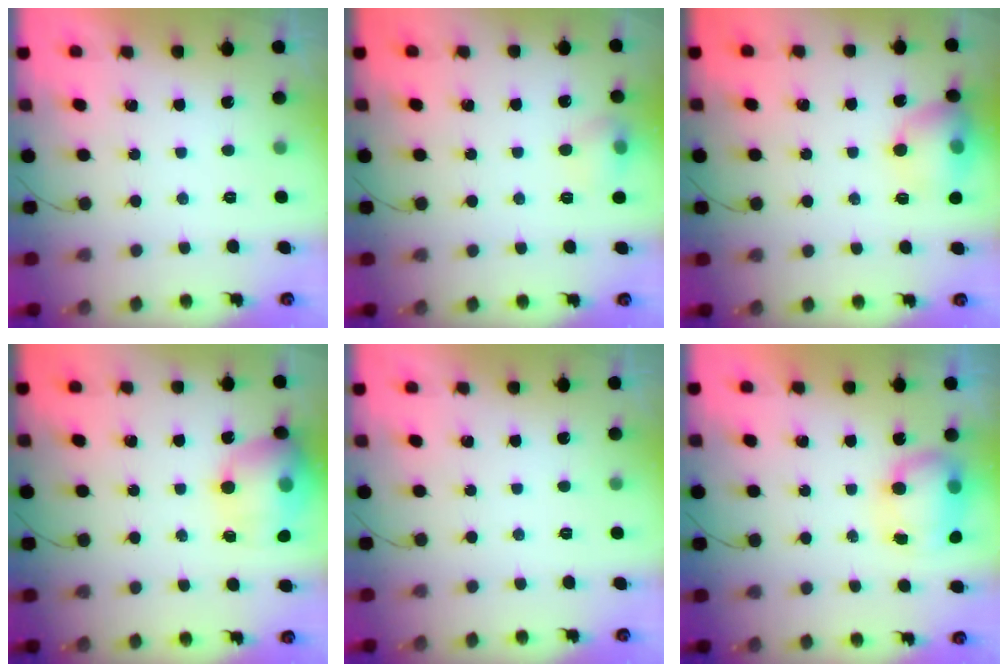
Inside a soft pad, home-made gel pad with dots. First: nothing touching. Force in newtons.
{"total": 7.7, "press": 7.6, "slide": 1.2}
{"total": 12.8, "press": 12.6, "slide": 1.9}
{"total": 16.8, "press": 16.7, "slide": 2.4}
{"total": 0.0}
{"total": 8.3, "press": 8.3, "slide": 0.9}